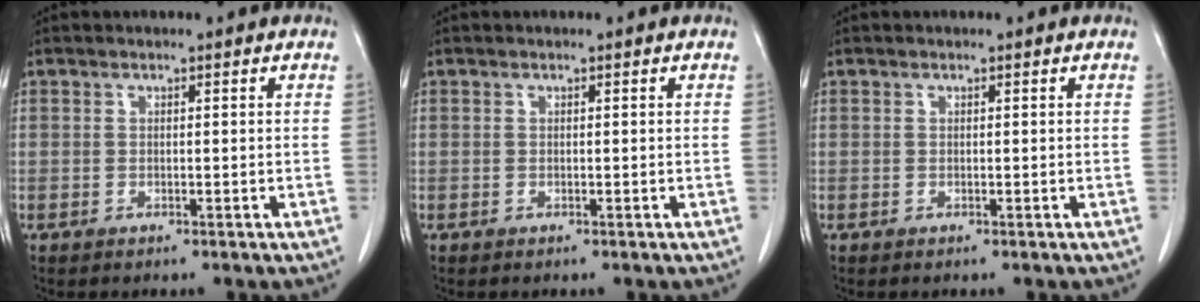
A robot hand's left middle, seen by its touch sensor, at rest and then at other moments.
{"total": 0.0}
{"total": 0.0}